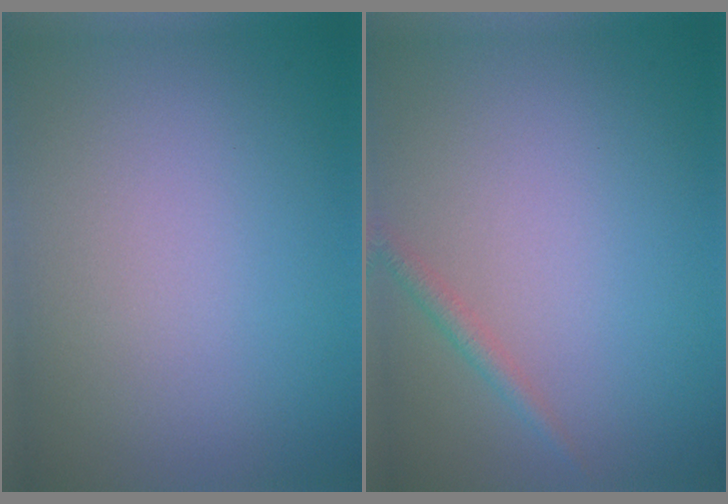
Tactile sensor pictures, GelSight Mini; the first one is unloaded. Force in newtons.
{"total": 1.2, "press": 1.2, "slide": 0.0}